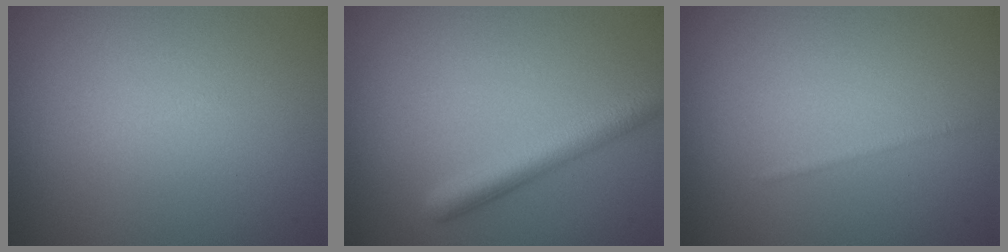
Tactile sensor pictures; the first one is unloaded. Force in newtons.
{"total": 3.4, "press": 3.4, "slide": 0.1}
{"total": 0.6, "press": 0.6, "slide": 0.1}